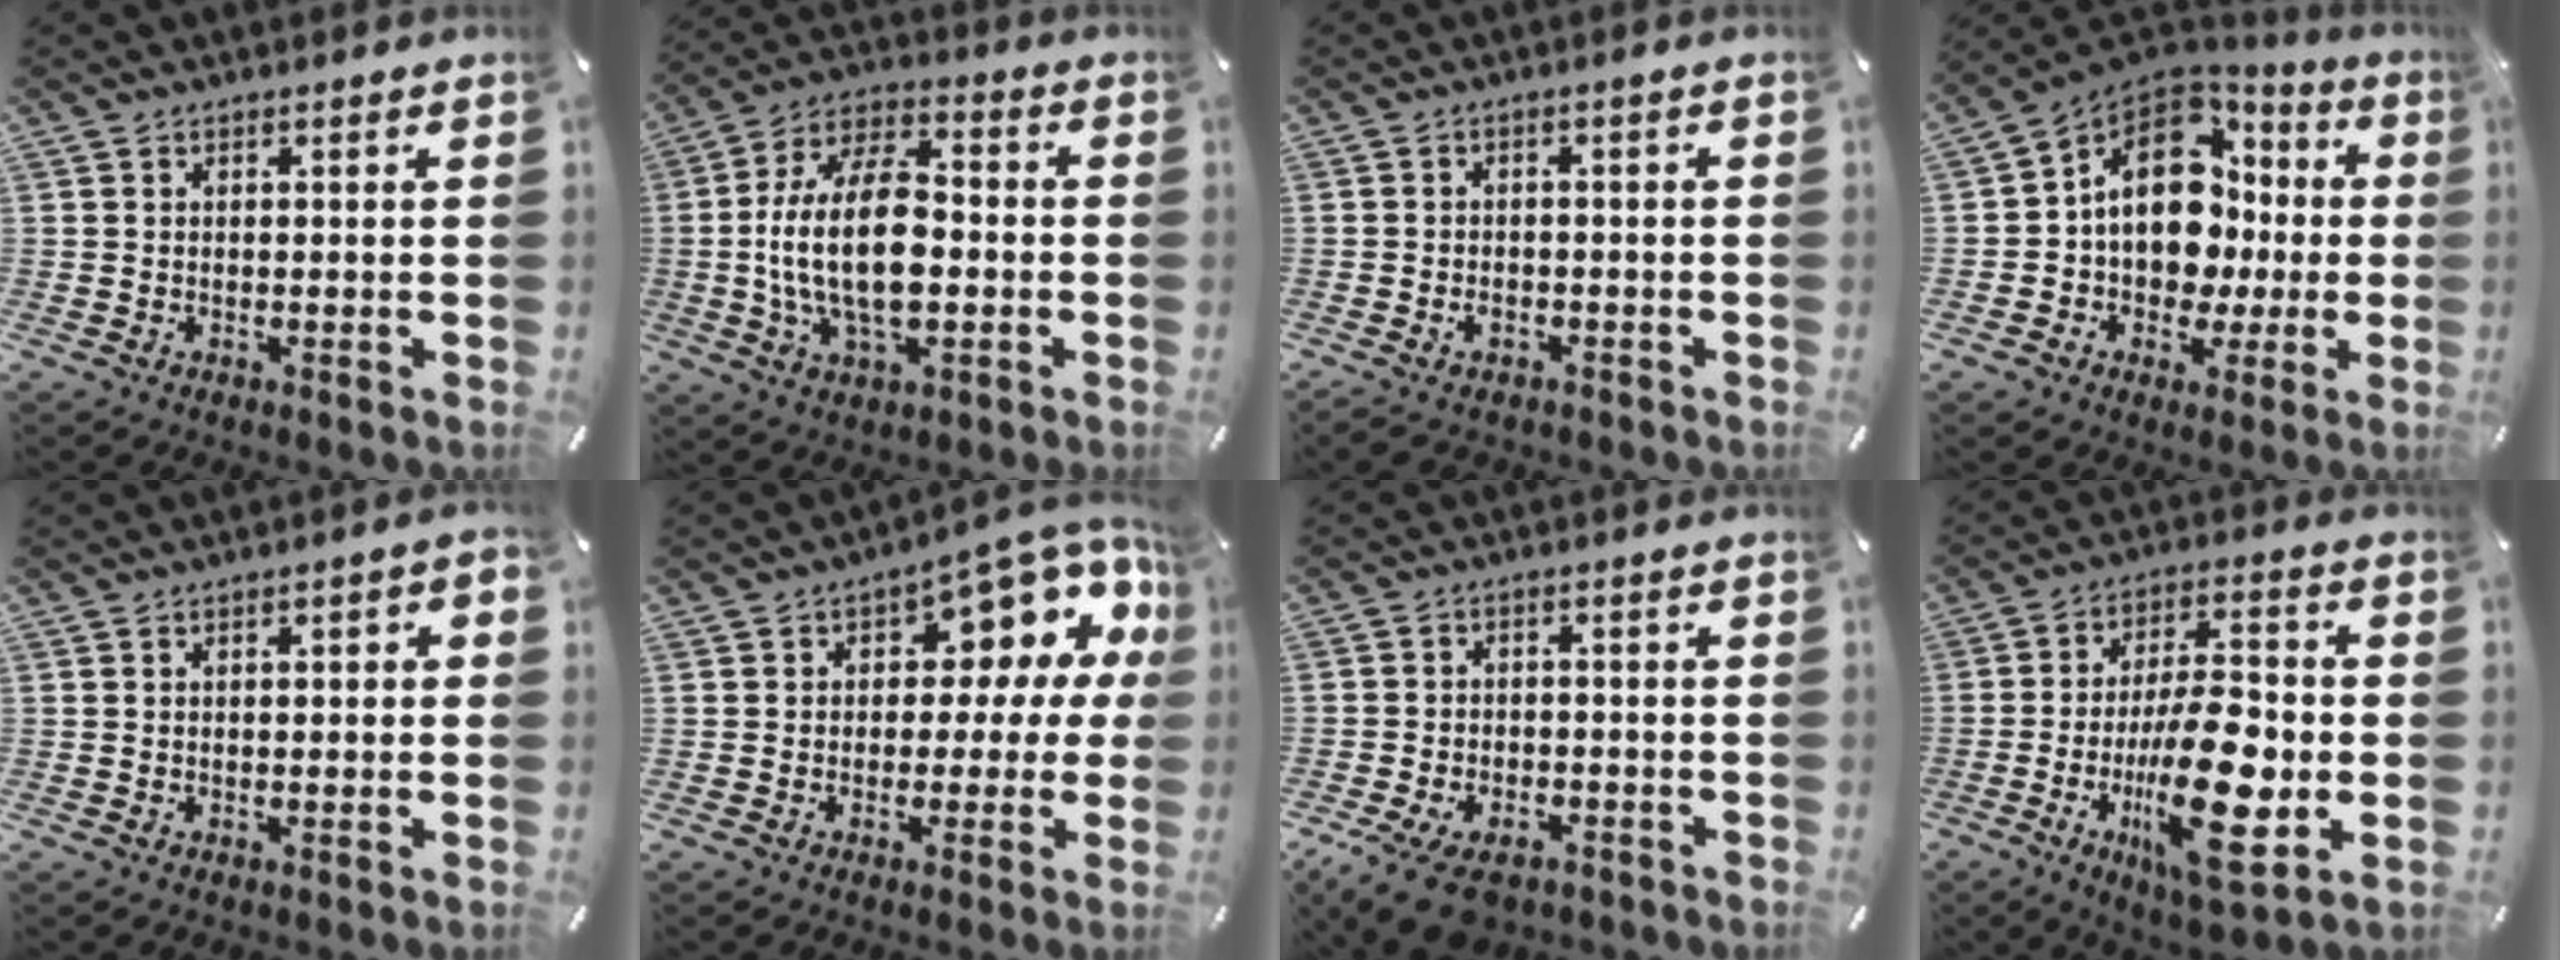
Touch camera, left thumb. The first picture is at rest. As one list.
[{"total": 17.7, "force": [-2.4, 9.5, 14.8], "torque": [-0.297, 0.004, -0.043]}, {"total": 3.2, "force": [-1.9, 2.0, 1.6], "torque": [-0.035, 0.007, -0.039]}, {"total": 14.9, "force": [1.0, 11.9, 8.9], "torque": [-0.160, -0.003, 0.025]}, {"total": 1.8, "force": [-0.3, 0.8, 1.6], "torque": [-0.027, 0.006, -0.006]}, {"total": 11.4, "force": [6.1, 6.0, 7.5], "torque": [-0.095, -0.053, 0.105]}, {"total": 8.3, "force": [-5.5, 4.6, 4.2], "torque": [-0.089, 0.024, -0.100]}, {"total": 21.7, "force": [-5.5, 8.8, 19.0], "torque": [-0.326, -0.003, -0.085]}]